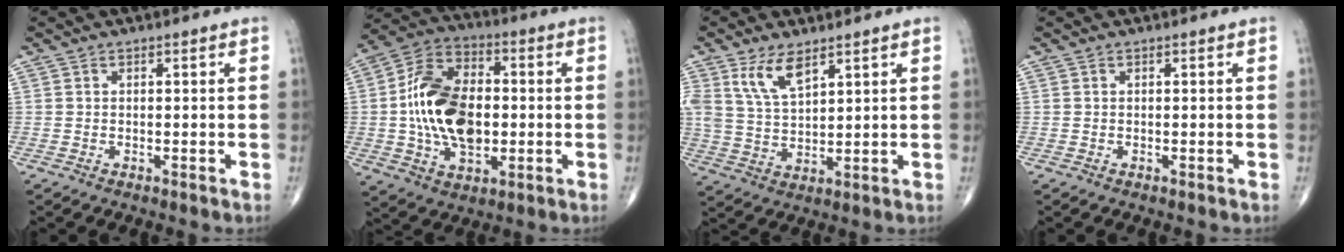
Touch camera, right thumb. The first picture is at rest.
{"total": 18.0, "force": [-0.6, 11.1, 14.2], "torque": [-0.242, 0.020, -0.011]}
{"total": 7.6, "force": [4.4, 3.2, 5.2], "torque": [-0.097, -0.019, 0.094]}
{"total": 0.0}